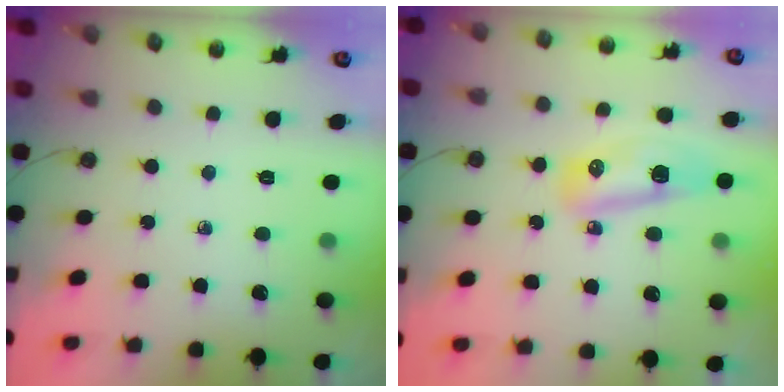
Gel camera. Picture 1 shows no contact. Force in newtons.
{"total": 16.6, "press": 11.7, "slide": 11.7}